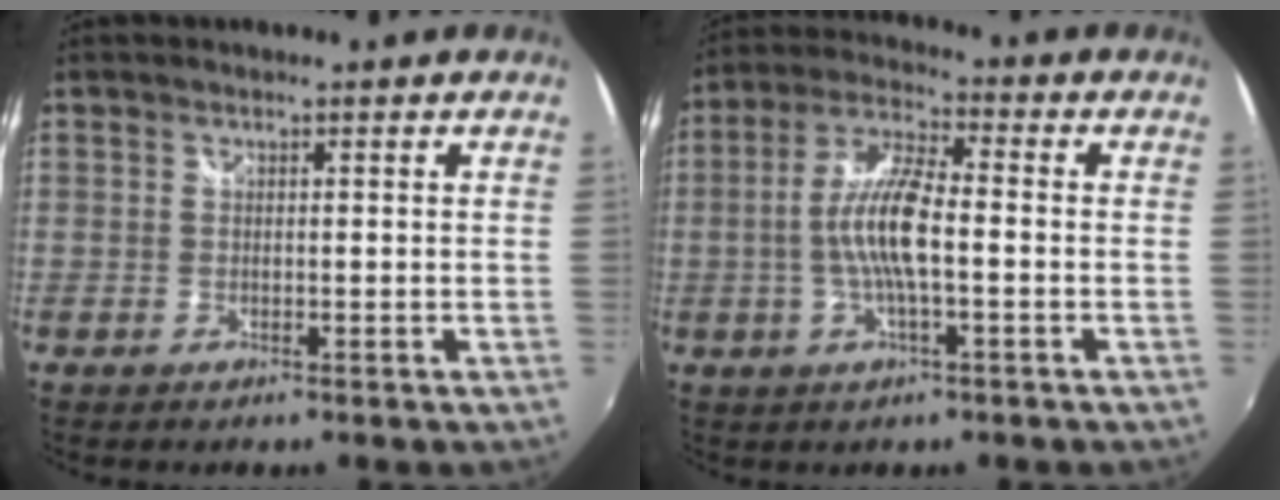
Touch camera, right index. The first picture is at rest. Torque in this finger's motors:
{"motor_torque": [0.76, -0.24, 0.87, 0.21]}